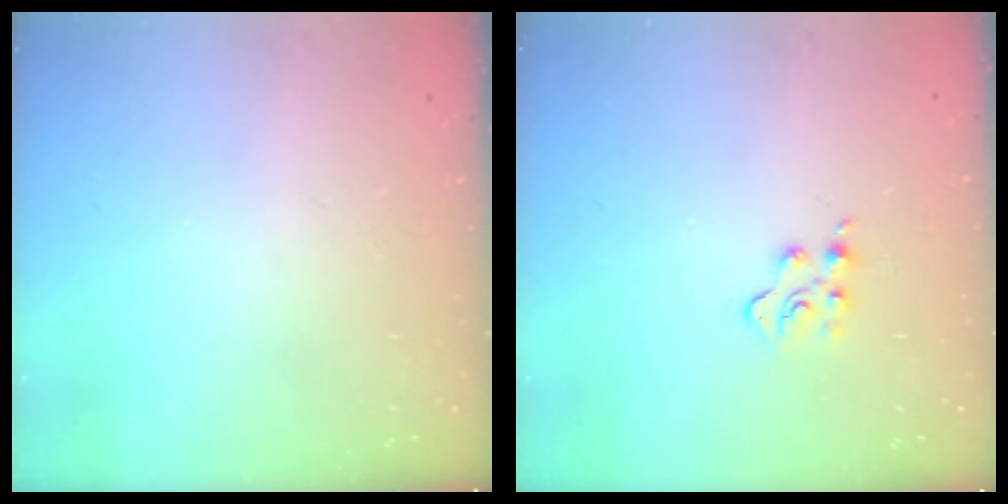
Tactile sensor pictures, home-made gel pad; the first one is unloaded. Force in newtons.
{"total": 3.0, "press": 2.9, "slide": 0.3}